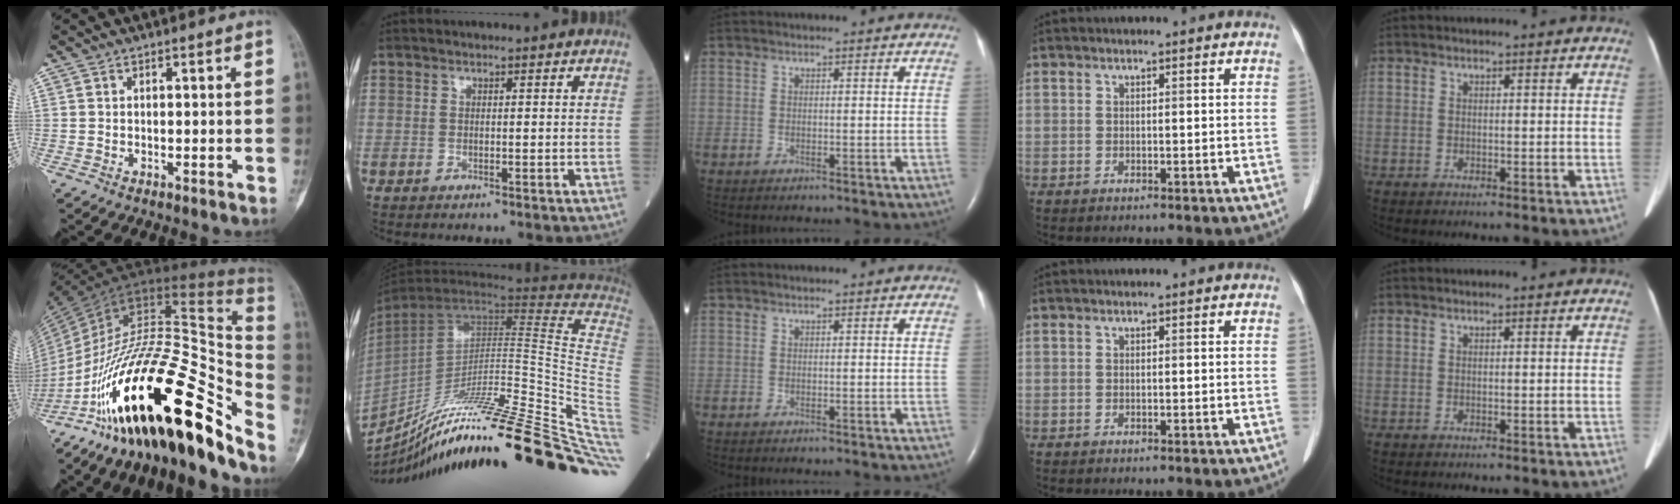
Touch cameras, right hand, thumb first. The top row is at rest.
{"thumb": {"total": 39.2, "force": [-21.7, 12.2, 30.2], "torque": [-0.409, 0.065, -0.343]}, "index": {"total": 38.2, "force": [-24.2, -0.7, 29.5], "torque": [-0.302, -0.029, -0.364]}}